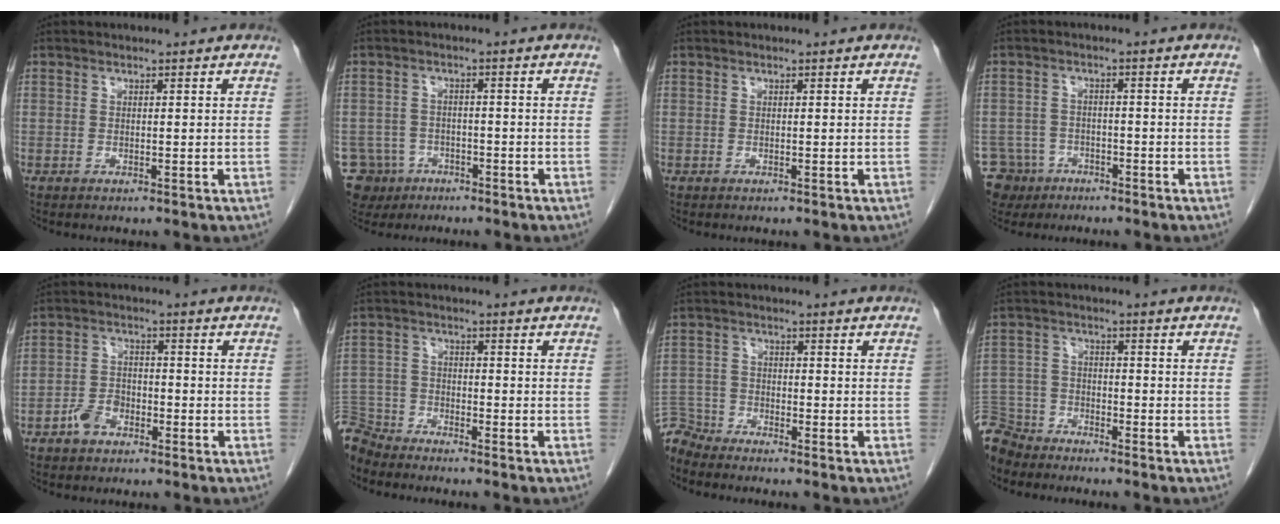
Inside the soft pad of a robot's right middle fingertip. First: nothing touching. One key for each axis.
{"total": 7.8, "fx": -4.4, "fy": 6.4, "fz": 0.8, "tx": -0.029, "ty": 0.007, "tz": -0.065}
{"total": 0.0}
{"total": 7.2, "fx": -4.6, "fy": 5.5, "fz": 0.4, "tx": -0.018, "ty": 0.004, "tz": -0.074}
{"total": 4.1, "fx": -2.5, "fy": 2.6, "fz": 2.0, "tx": -0.041, "ty": 0.008, "tz": -0.045}
{"total": 6.1, "fx": -6.0, "fy": 1.1, "fz": -0.2, "tx": 0.003, "ty": -0.005, "tz": -0.119}
{"total": 4.7, "fx": -4.6, "fy": 0.2, "fz": -0.8, "tx": 0.016, "ty": -0.006, "tz": -0.088}
{"total": 7.2, "fx": -6.7, "fy": 2.5, "fz": 0.0, "tx": -0.003, "ty": -0.004, "tz": -0.134}